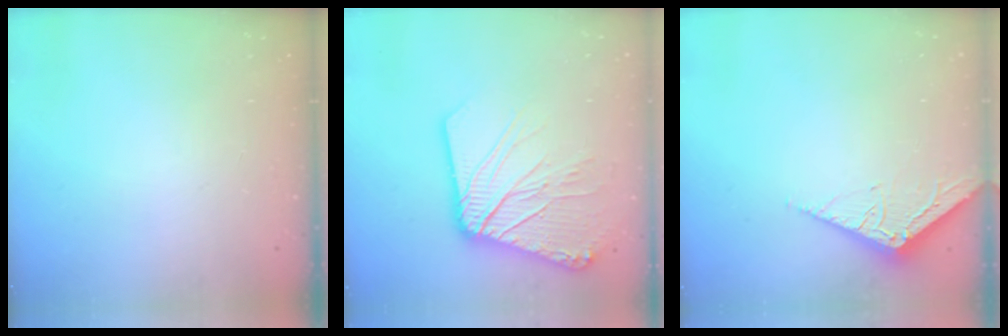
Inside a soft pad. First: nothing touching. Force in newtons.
{"total": 18.5, "press": 18.3, "slide": 2.7}
{"total": 3.8, "press": 3.8, "slide": 0.3}